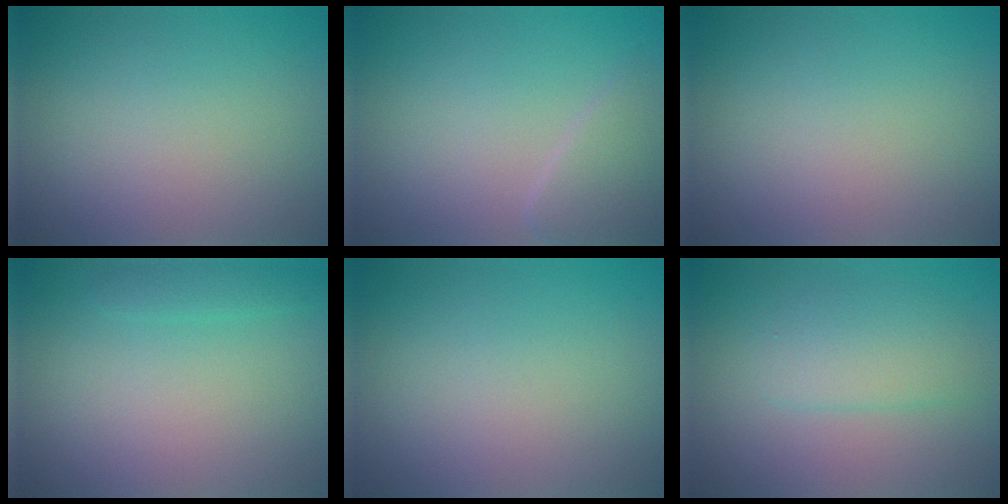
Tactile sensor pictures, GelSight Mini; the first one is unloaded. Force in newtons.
{"total": 2.4, "press": 2.4, "slide": 0.2}
{"total": 0.0}
{"total": 1.2, "press": 1.2, "slide": 0.1}
{"total": 0.0}
{"total": 2.9, "press": 2.9, "slide": 0.0}